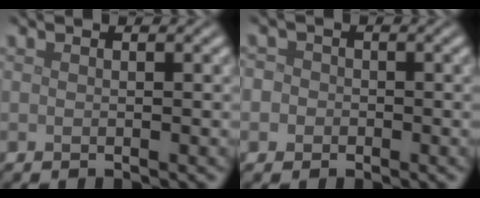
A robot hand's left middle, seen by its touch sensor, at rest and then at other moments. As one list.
[{"total": 2.8, "force": [-0.1, 2.6, 0.9], "torque": [0.009, 0.015, -0.034]}]